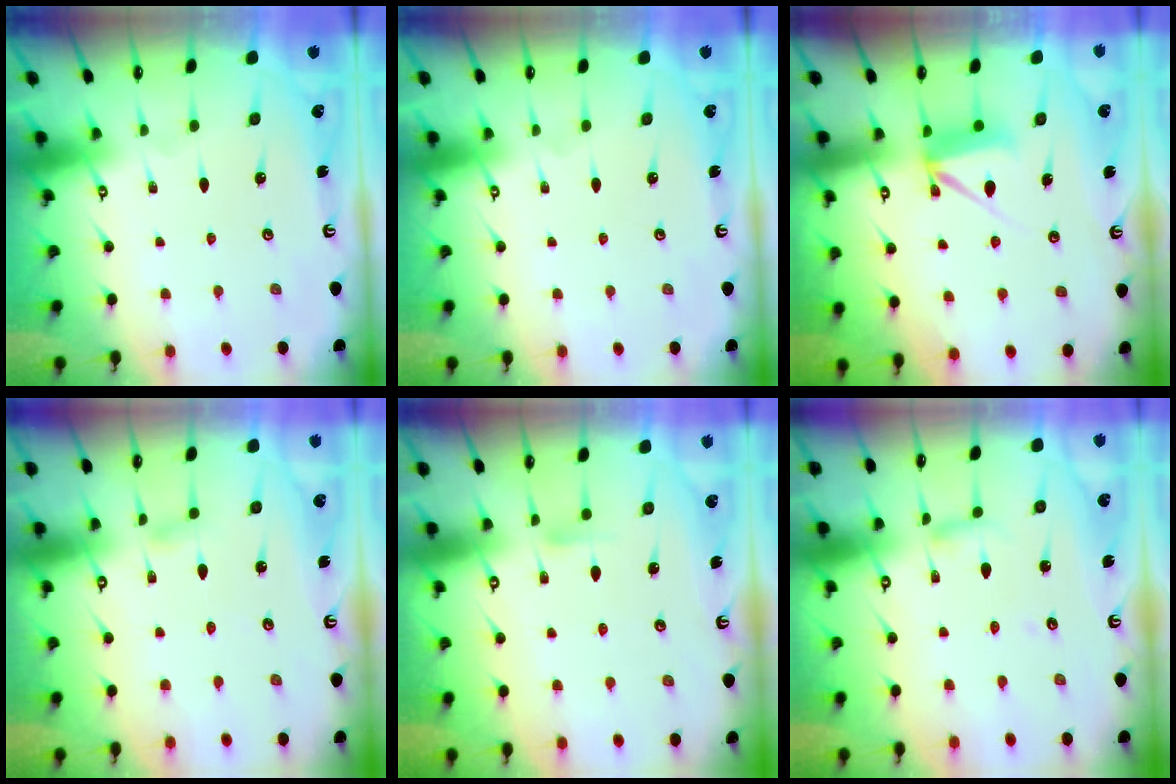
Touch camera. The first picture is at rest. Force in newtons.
{"total": 0.0}
{"total": 8.2, "press": 8.1, "slide": 0.6}
{"total": 3.7, "press": 3.6, "slide": 0.4}
{"total": 4.3, "press": 4.3, "slide": 0.5}
{"total": 2.7, "press": 2.7, "slide": 0.2}